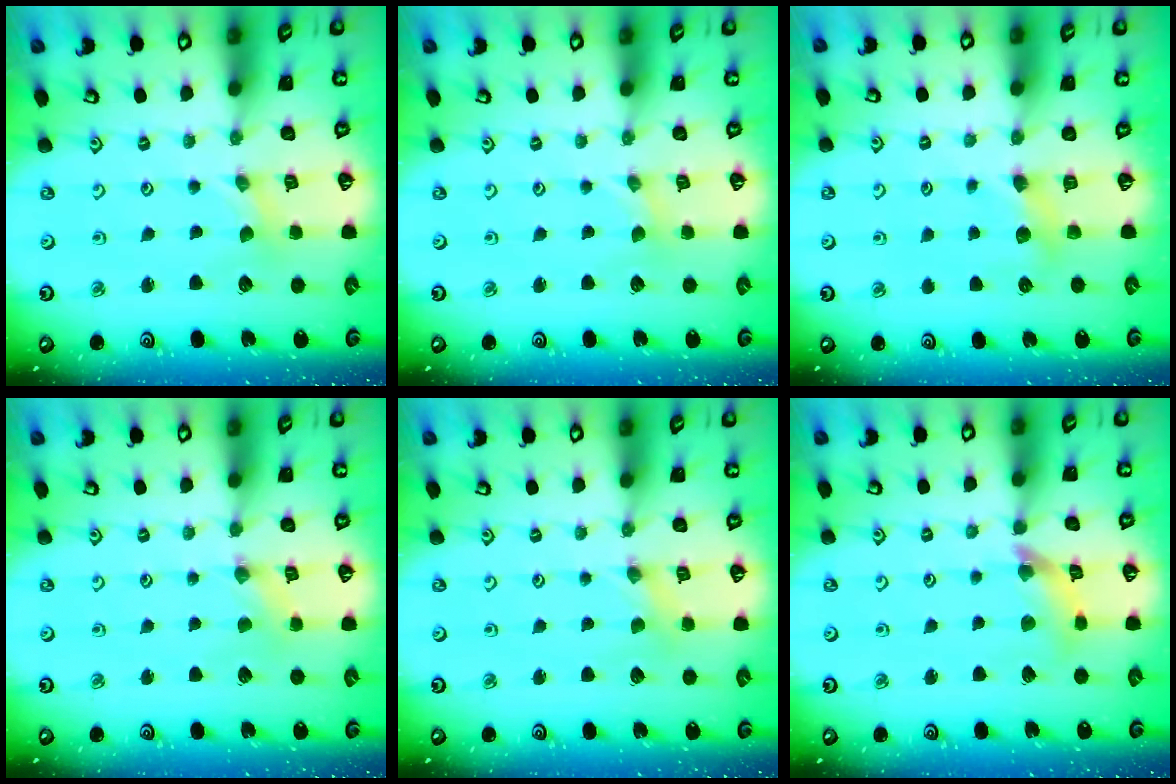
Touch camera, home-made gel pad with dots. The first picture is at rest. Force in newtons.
{"total": 0.0}
{"total": 4.7, "press": 4.7, "slide": 0.7}
{"total": 0.9, "press": 0.9, "slide": 0.2}
{"total": 0.0}
{"total": 8.2, "press": 8.1, "slide": 0.9}